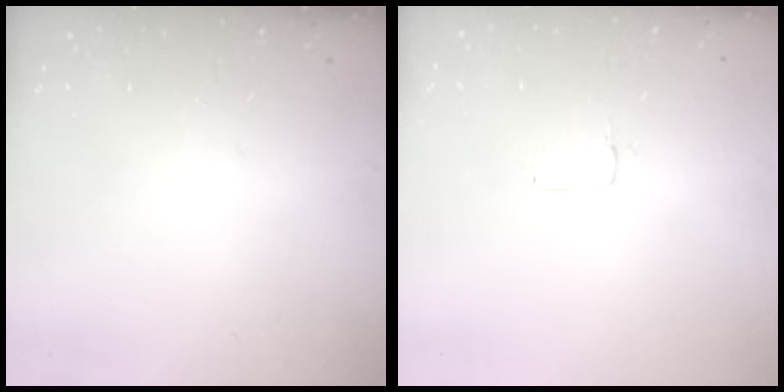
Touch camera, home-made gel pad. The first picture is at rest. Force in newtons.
{"total": 3.4, "press": 3.4, "slide": 0.1}